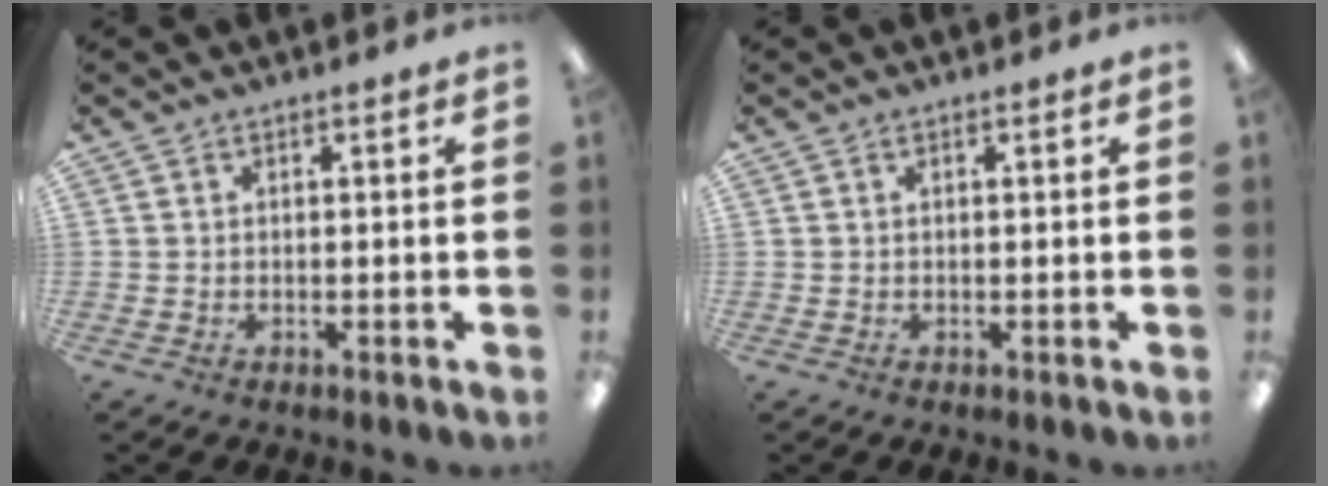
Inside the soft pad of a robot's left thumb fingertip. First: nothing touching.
{"total": 0.0}